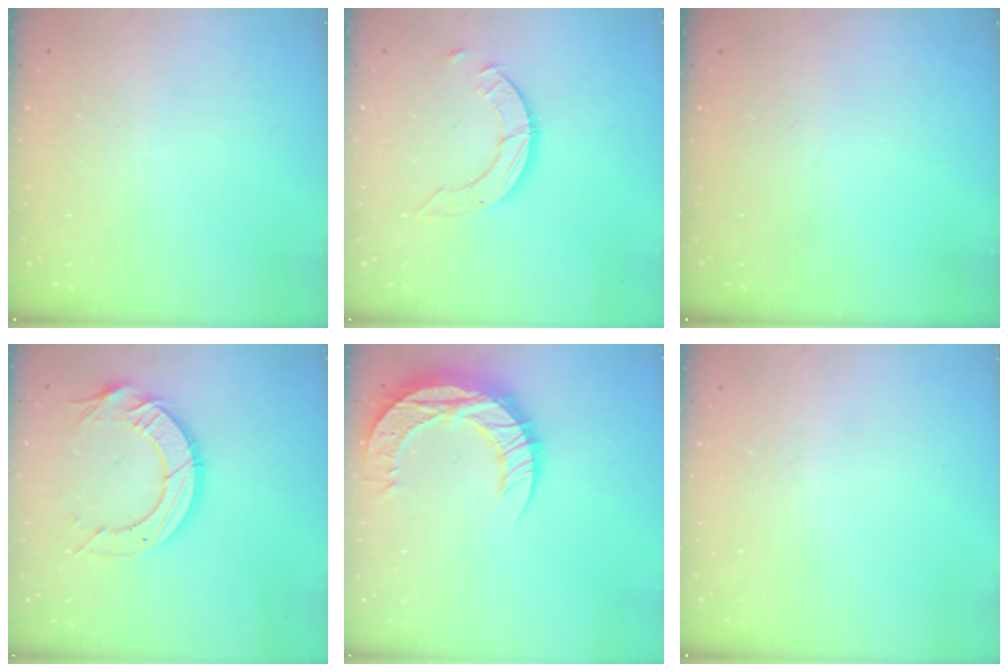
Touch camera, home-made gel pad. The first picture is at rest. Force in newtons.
{"total": 3.9, "press": 3.9, "slide": 0.3}
{"total": 0.0}
{"total": 12.1, "press": 12.1, "slide": 1.0}
{"total": 19.0, "press": 18.9, "slide": 1.4}
{"total": 0.0}